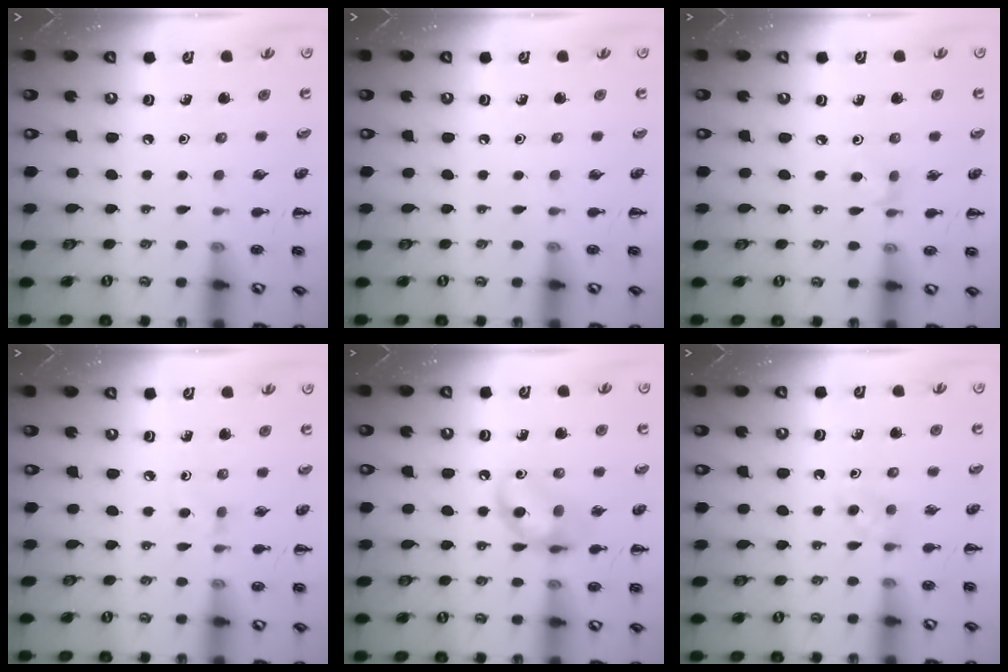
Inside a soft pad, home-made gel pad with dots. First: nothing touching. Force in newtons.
{"total": 0.0}
{"total": 2.8, "press": 2.5, "slide": 1.1}
{"total": 2.7, "press": 2.5, "slide": 1.0}
{"total": 12.4, "press": 12.3, "slide": 1.8}
{"total": 2.7, "press": 2.5, "slide": 1.0}